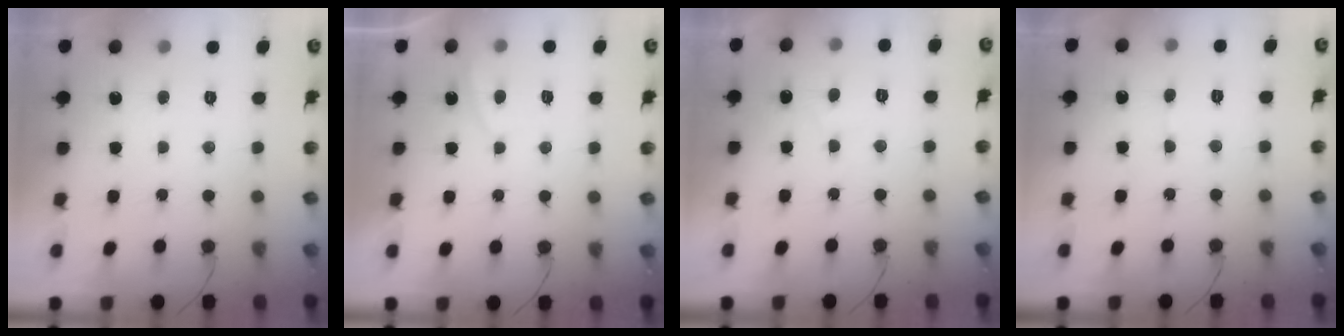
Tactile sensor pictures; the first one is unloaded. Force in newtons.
{"total": 1.9, "press": 1.9, "slide": 0.6}
{"total": 1.8, "press": 1.7, "slide": 0.6}
{"total": 3.2, "press": 3.1, "slide": 0.3}